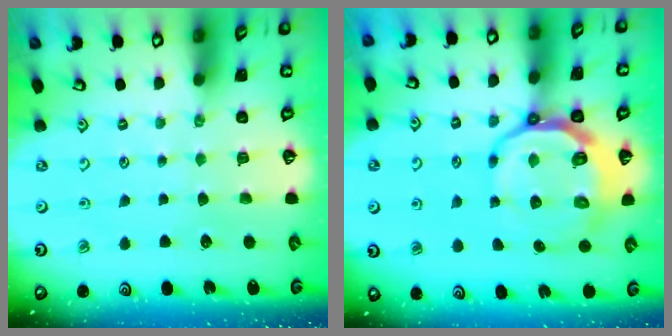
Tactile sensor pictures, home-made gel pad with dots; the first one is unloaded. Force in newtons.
{"total": 11.9, "press": 11.4, "slide": 3.3}